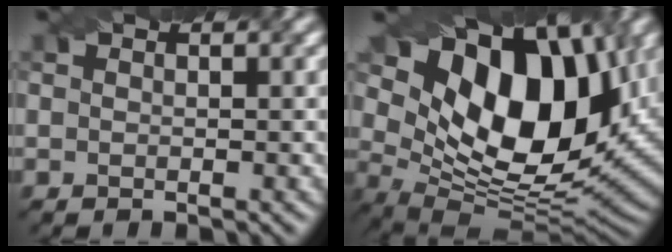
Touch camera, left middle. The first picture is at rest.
{"total": 14.5, "force": [5.2, 8.4, 10.6], "torque": [-0.185, 0.013, 0.109]}